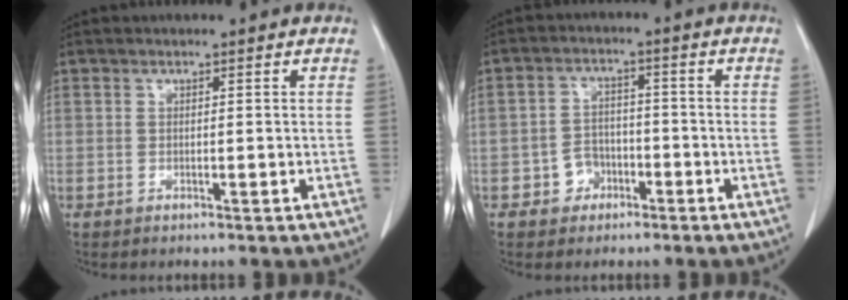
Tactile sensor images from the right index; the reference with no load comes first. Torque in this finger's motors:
{"motor_torque": [-0.06, -0.03, -0.02, 0.00]}